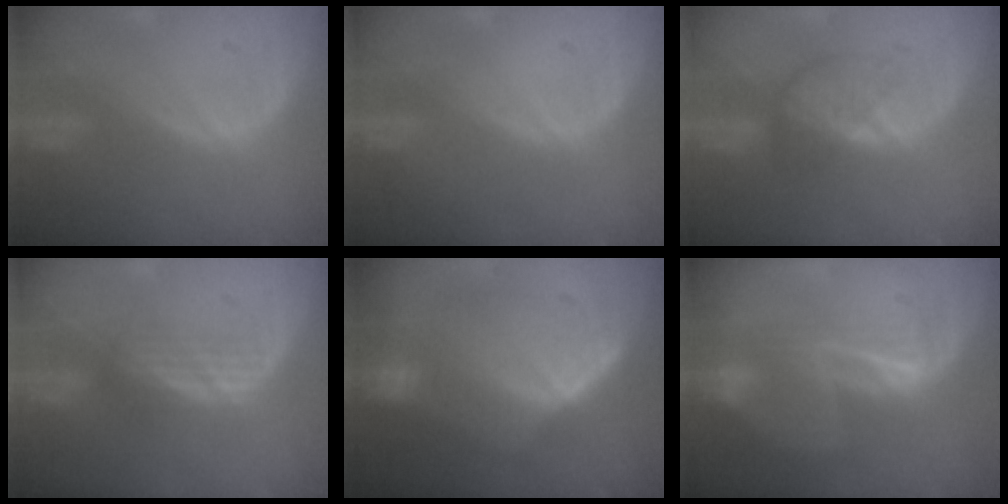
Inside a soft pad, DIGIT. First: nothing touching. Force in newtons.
{"total": 0.0}
{"total": 4.2, "press": 3.7, "slide": 1.9}
{"total": 2.8, "press": 2.6, "slide": 1.0}
{"total": 8.3, "press": 8.2, "slide": 1.4}
{"total": 6.8, "press": 5.9, "slide": 3.5}